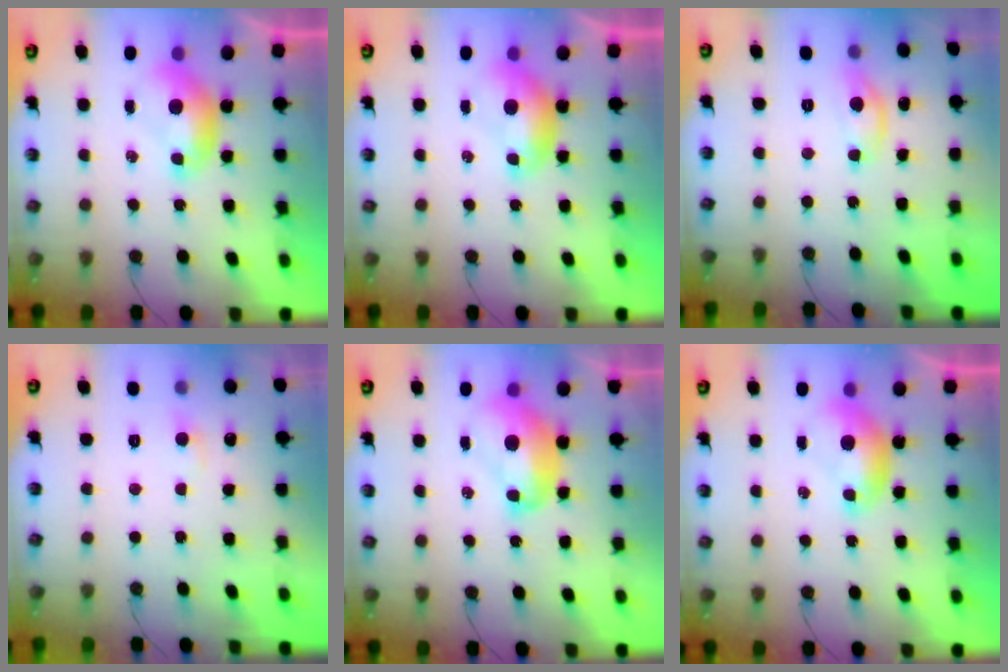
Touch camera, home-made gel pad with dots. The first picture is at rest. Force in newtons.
{"total": 0.0}
{"total": 5.3, "press": 5.2, "slide": 0.2}
{"total": 0.7, "press": 0.2, "slide": 0.7}
{"total": 3.1, "press": 3.0, "slide": 0.5}
{"total": 0.0}